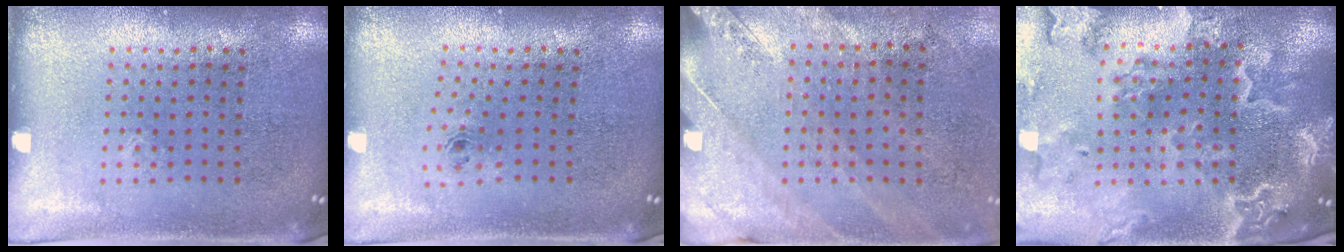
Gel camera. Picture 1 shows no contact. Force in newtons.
{"total": 0.7, "press": 0.3, "slide": 0.6}
{"total": 2.5, "press": 2.0, "slide": 1.5}
{"total": 4.0, "press": 3.4, "slide": 2.2}